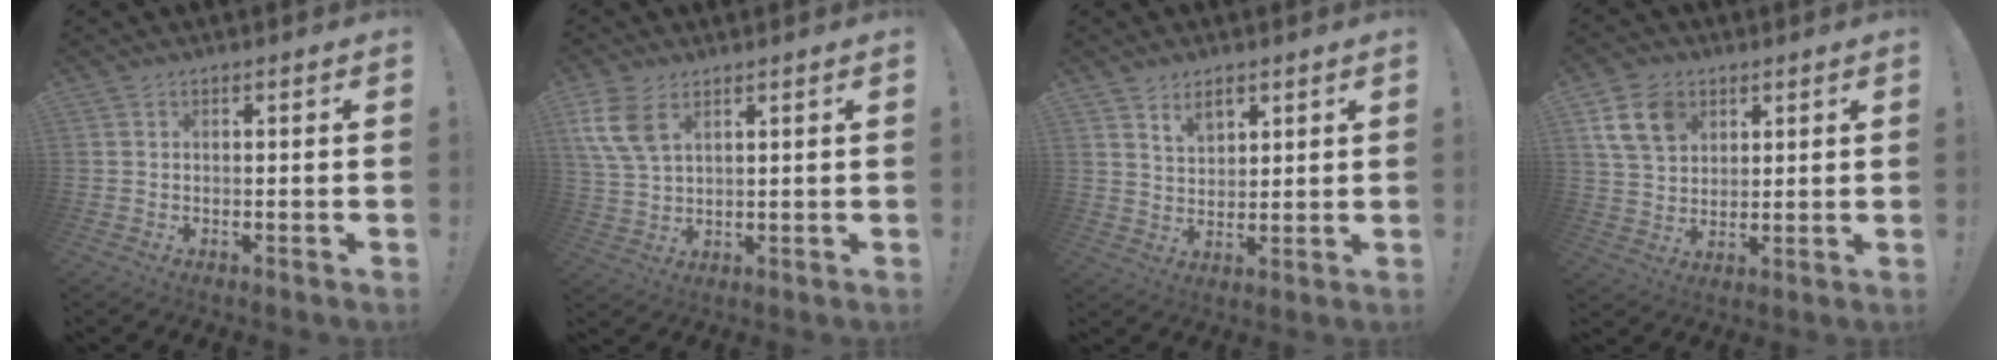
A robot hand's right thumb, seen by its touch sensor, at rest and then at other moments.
{"total": 9.3, "force": [4.6, 5.6, 5.9], "torque": [-0.125, -0.009, 0.092]}
{"total": 5.9, "force": [4.1, 3.5, 2.4], "torque": [-0.039, -0.021, 0.074]}
{"total": 11.3, "force": [5.6, 8.2, 5.5], "torque": [-0.095, -0.012, 0.113]}